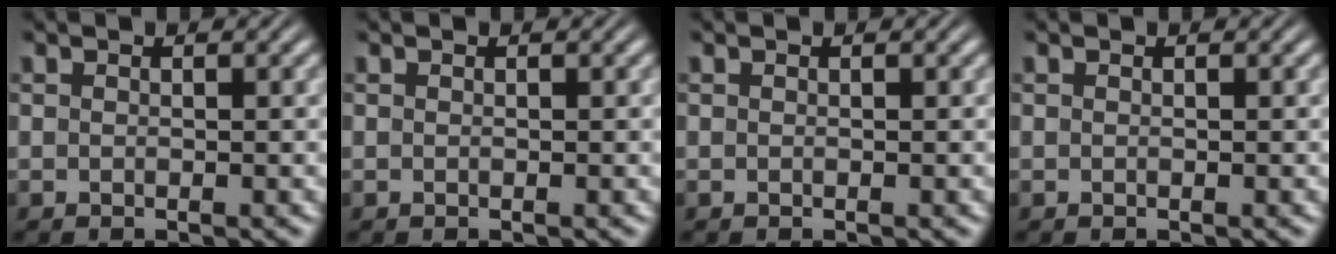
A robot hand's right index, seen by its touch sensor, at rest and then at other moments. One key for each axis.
{"total": 0.0}
{"total": 0.0}
{"total": 0.0}